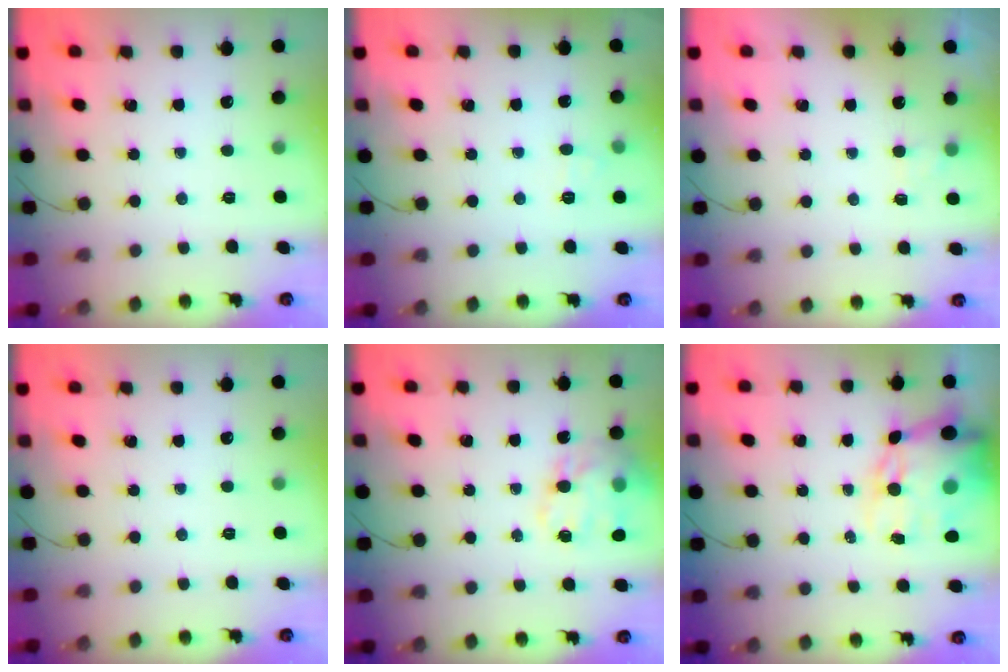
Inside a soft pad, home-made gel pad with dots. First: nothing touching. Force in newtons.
{"total": 5.8, "press": 5.6, "slide": 1.6}
{"total": 2.0, "press": 1.4, "slide": 1.4}
{"total": 0.0}
{"total": 17.1, "press": 16.8, "slide": 3.4}
{"total": 15.8, "press": 15.4, "slide": 3.6}